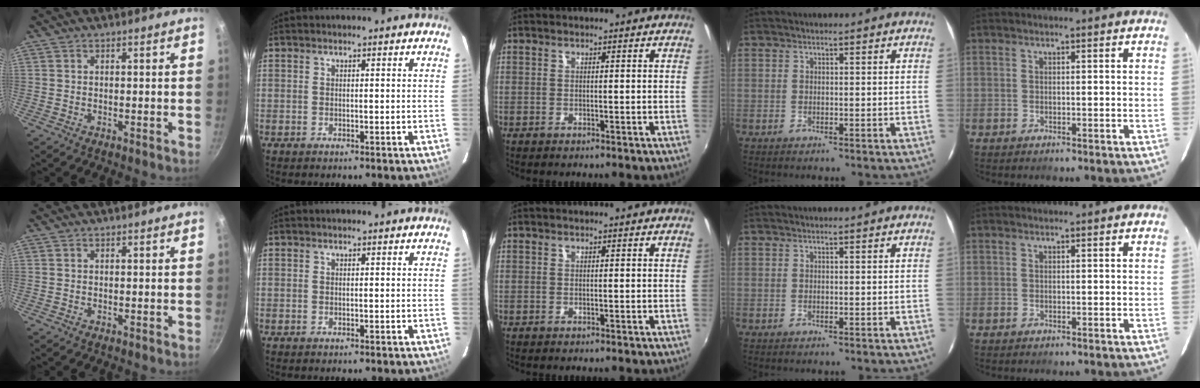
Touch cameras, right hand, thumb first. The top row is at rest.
{}